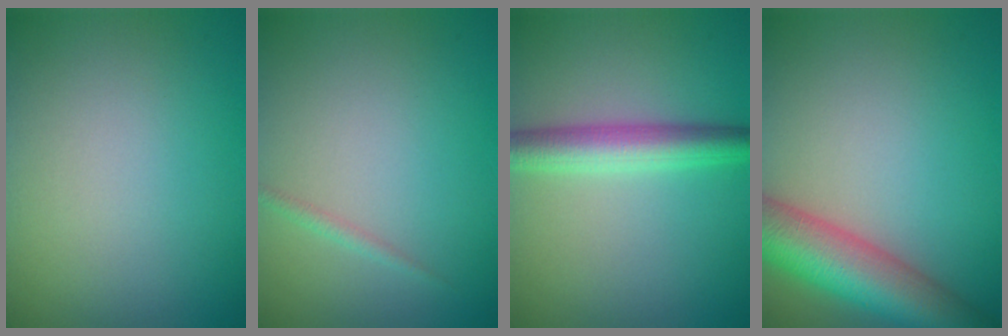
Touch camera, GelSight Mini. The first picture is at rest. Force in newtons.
{"total": 0.8, "press": 0.8, "slide": 0.1}
{"total": 4.4, "press": 4.4, "slide": 0.0}
{"total": 8.6, "press": 8.6, "slide": 0.5}